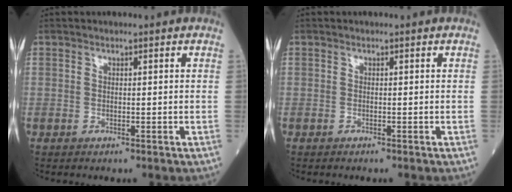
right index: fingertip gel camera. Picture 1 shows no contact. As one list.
[{"total": 0.0}]